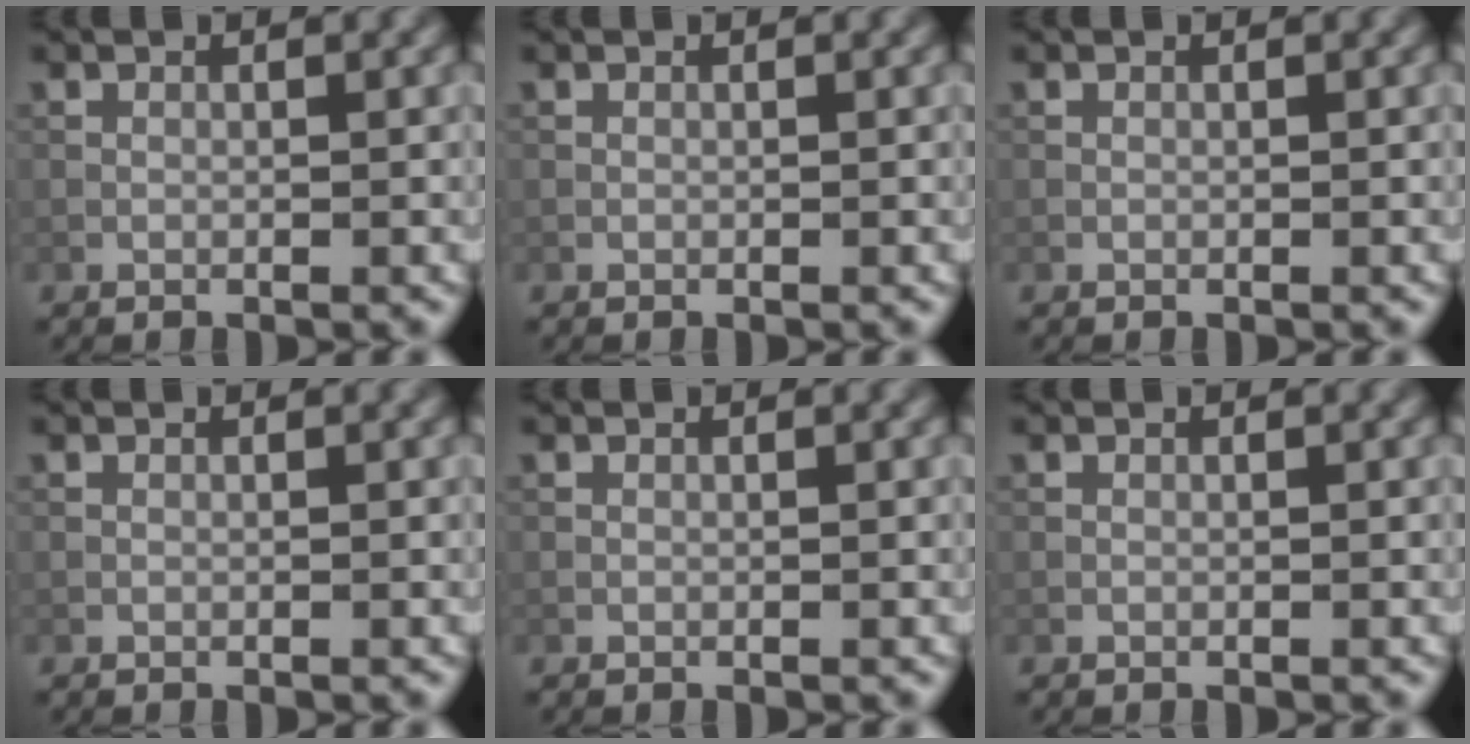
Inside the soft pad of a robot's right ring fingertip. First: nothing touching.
{"total": 0.0}
{"total": 0.0}
{"total": 0.0}
{"total": 0.0}
{"total": 0.0}